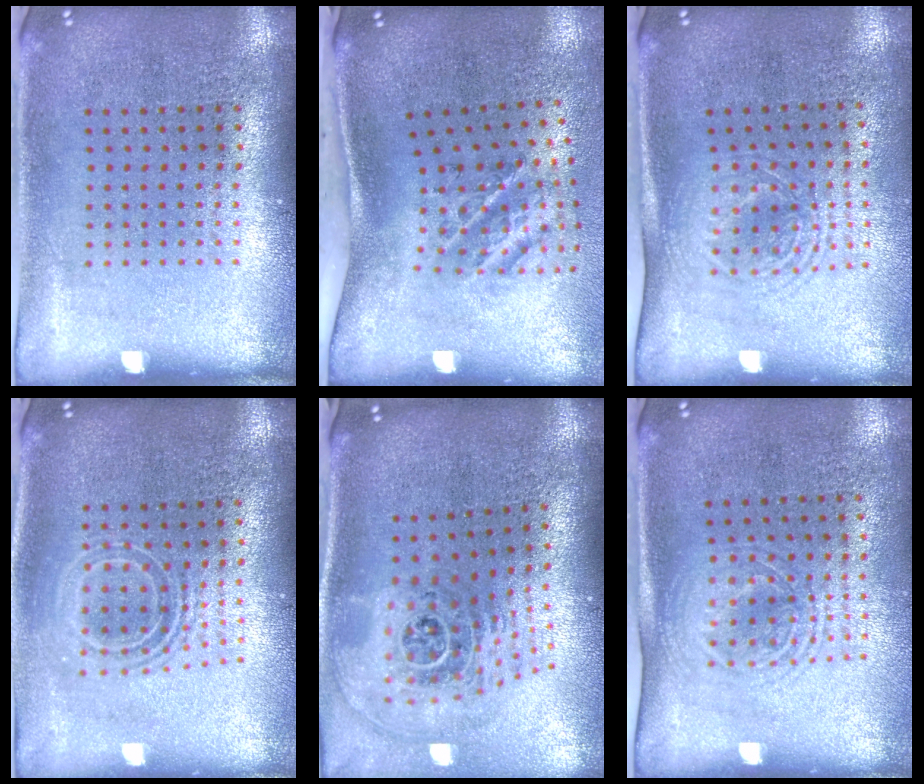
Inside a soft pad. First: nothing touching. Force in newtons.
{"total": 2.2, "press": 1.2, "slide": 1.8}
{"total": 1.7, "press": 1.3, "slide": 1.0}
{"total": 1.7, "press": 1.3, "slide": 1.0}
{"total": 2.7, "press": 1.9, "slide": 1.9}
{"total": 1.6, "press": 1.3, "slide": 0.9}